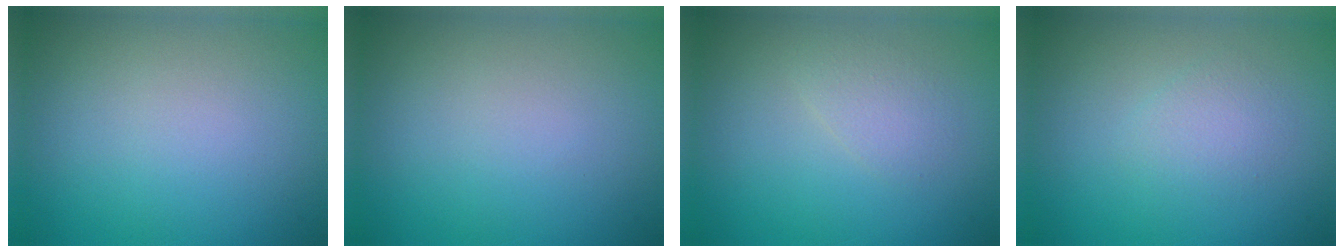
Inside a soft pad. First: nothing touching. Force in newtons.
{"total": 0.0}
{"total": 1.4, "press": 1.4, "slide": 0.1}
{"total": 1.5, "press": 1.5, "slide": 0.1}